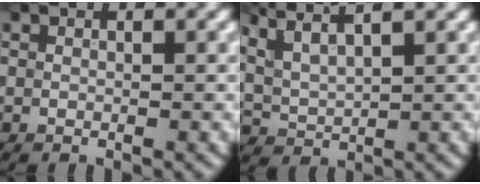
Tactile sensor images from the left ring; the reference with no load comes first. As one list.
[{"total": 5.3, "force": [3.9, 1.5, 3.1], "torque": [-0.069, 0.025, 0.060]}]